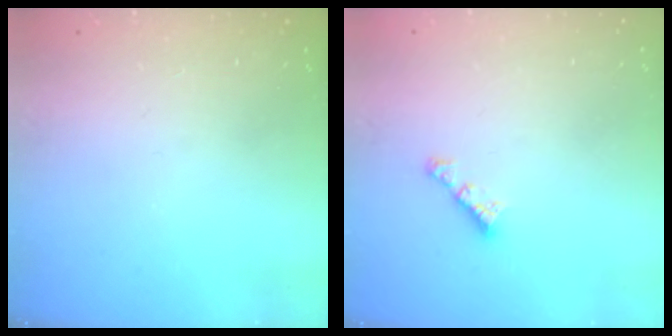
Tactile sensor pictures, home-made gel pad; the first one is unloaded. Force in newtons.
{"total": 3.5, "press": 3.5, "slide": 0.6}